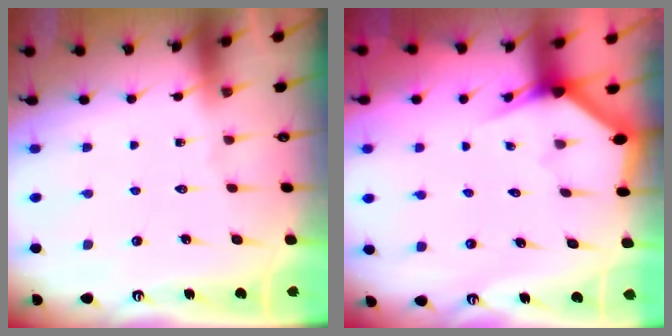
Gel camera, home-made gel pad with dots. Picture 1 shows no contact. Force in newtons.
{"total": 2.7, "press": 2.7, "slide": 0.1}